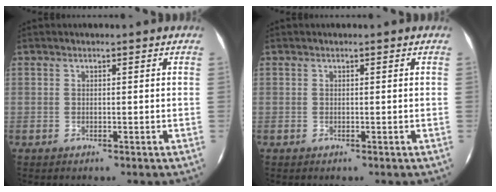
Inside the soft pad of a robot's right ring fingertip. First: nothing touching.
{"total": 0.0}